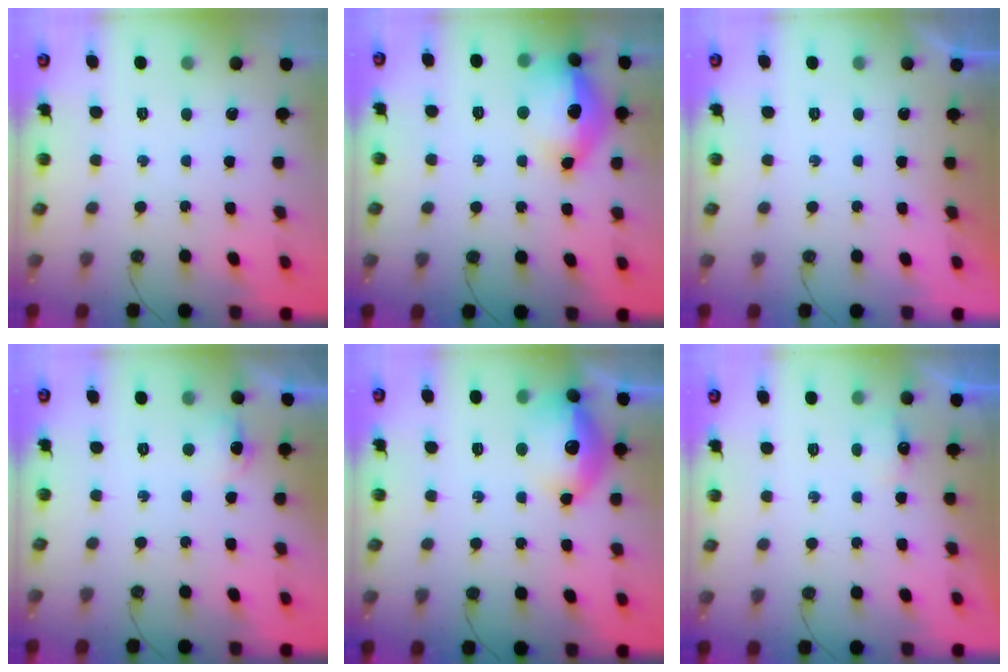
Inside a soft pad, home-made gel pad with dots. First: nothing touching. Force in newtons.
{"total": 17.9, "press": 17.3, "slide": 4.3}
{"total": 0.0}
{"total": 7.2, "press": 7.1, "slide": 1.0}
{"total": 15.8, "press": 15.8, "slide": 1.1}
{"total": 4.2, "press": 4.1, "slide": 0.5}